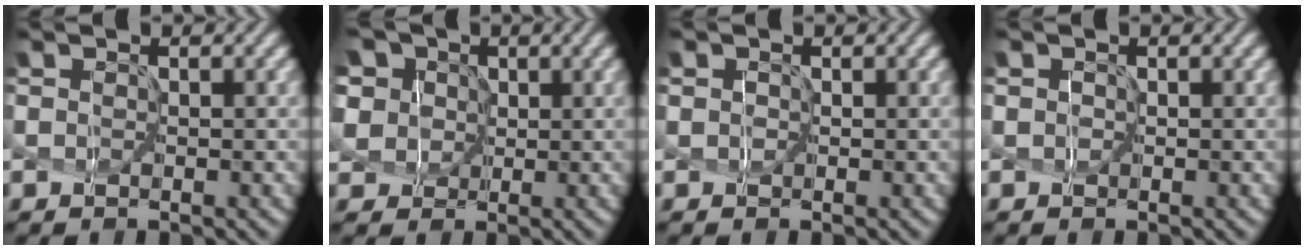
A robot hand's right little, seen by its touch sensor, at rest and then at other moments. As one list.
[{"total": 9.3, "force": [4.2, 7.2, 4.0], "torque": [-0.099, 0.033, 0.057]}, {"total": 1.2, "force": [0.5, 1.0, 0.5], "torque": [0.003, 0.011, -0.008]}, {"total": 0.9, "force": [0.4, 0.7, 0.4], "torque": [0.004, 0.007, -0.010]}]